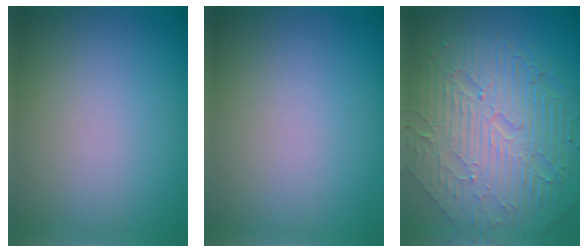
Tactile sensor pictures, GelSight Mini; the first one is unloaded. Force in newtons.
{"total": 0.0}
{"total": 10.3, "press": 6.8, "slide": 7.7}